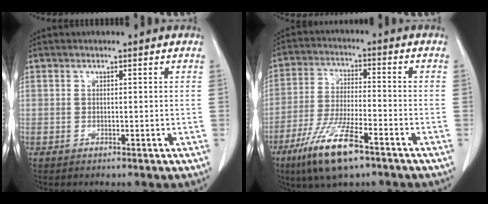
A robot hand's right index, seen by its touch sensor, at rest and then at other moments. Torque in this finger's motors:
{"motor_torque": [1.27, -0.87, 0.60, 0.20]}